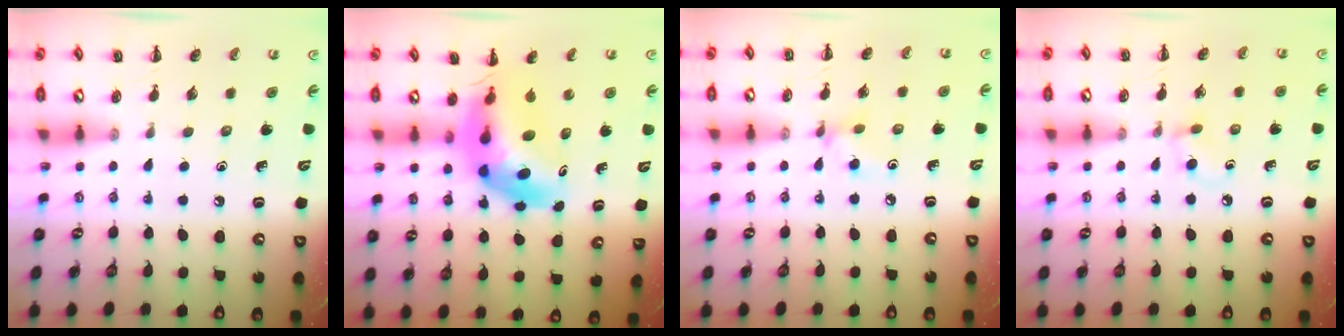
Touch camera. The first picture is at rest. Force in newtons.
{"total": 10.1, "press": 9.6, "slide": 3.3}
{"total": 3.9, "press": 3.8, "slide": 0.8}
{"total": 4.1, "press": 3.8, "slide": 1.7}